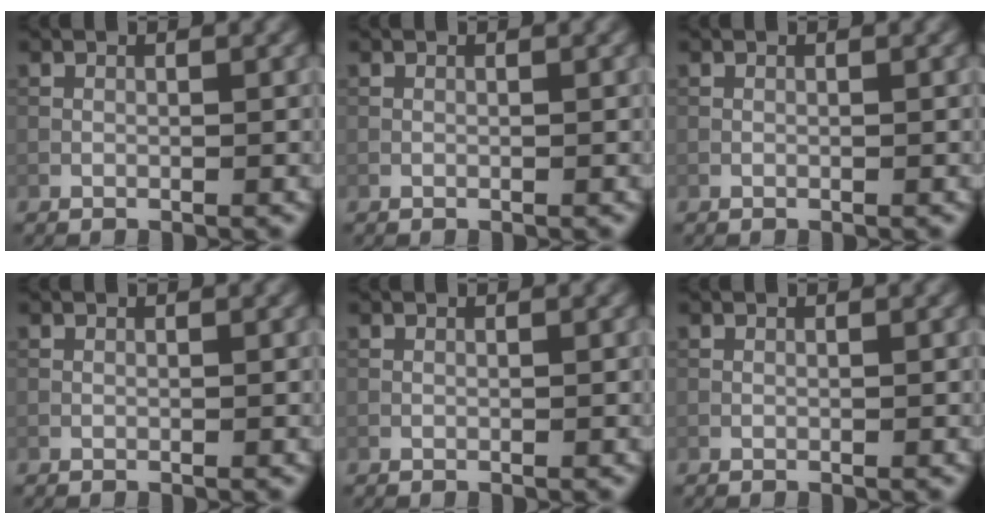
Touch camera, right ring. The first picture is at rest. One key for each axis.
{"total": 0.0}
{"total": 0.0}
{"total": 0.0}
{"total": 0.0}
{"total": 0.0}